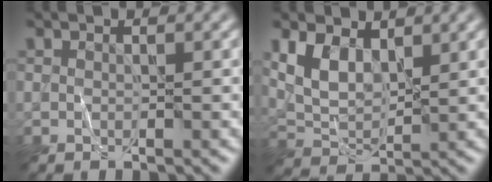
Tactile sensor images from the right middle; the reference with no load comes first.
{"total": 4.3, "force": [2.1, 2.5, 2.8], "torque": [-0.069, -0.004, 0.043]}